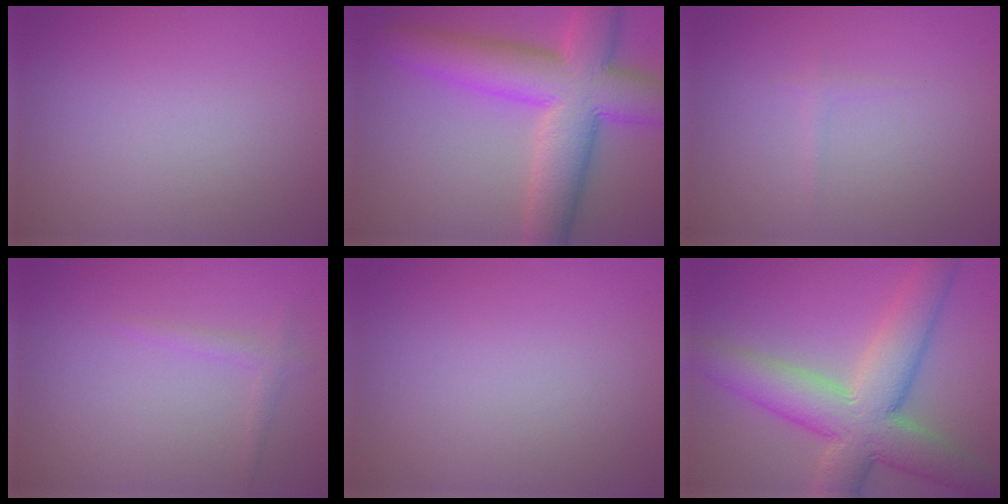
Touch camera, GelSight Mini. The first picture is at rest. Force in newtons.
{"total": 10.8, "press": 10.8, "slide": 0.3}
{"total": 0.6, "press": 0.6, "slide": 0.0}
{"total": 1.1, "press": 1.1, "slide": 0.1}
{"total": 0.0}
{"total": 9.8, "press": 9.7, "slide": 0.7}